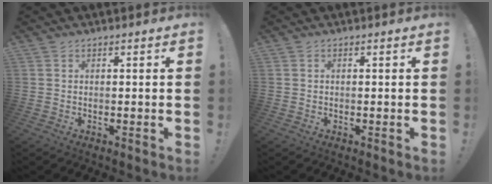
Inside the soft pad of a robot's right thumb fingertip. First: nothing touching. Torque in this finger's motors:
{"motor_torque": [-0.01, 0.02, 0.06, 0.10, 0.00]}